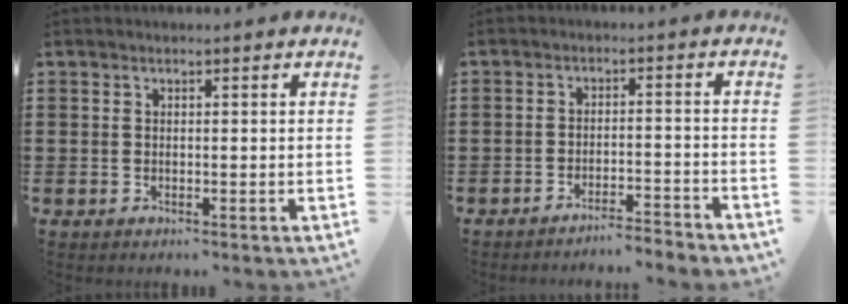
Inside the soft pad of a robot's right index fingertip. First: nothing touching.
{"total": 3.4, "force": [-3.3, -0.4, 0.4], "torque": [-0.012, -0.002, -0.072]}